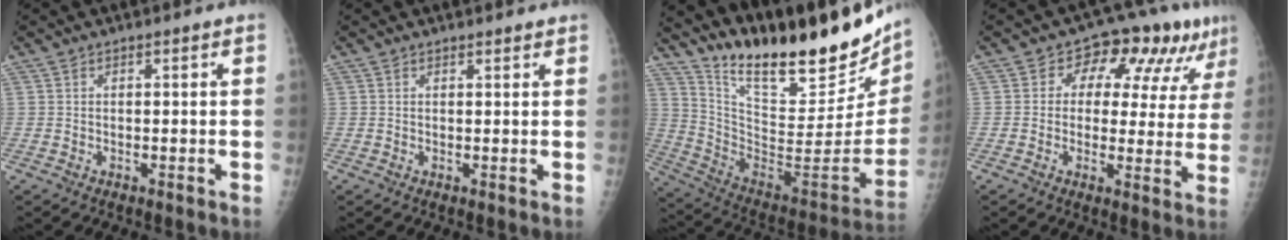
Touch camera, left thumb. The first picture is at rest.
{"total": 1.4, "force": [1.3, 0.4, 0.4], "torque": [0.000, -0.004, 0.017]}
{"total": 31.0, "force": [23.7, 8.9, 17.9], "torque": [-0.255, -0.126, 0.363]}
{"total": 12.0, "force": [5.8, 7.0, 7.7], "torque": [-0.057, -0.001, 0.071]}